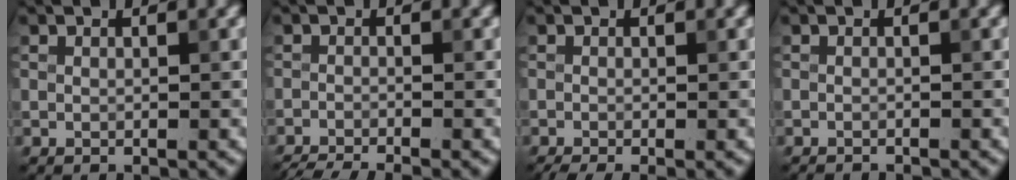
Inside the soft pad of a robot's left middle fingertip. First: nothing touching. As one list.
[{"total": 5.4, "force": [-4.9, 0.9, 2.2], "torque": [-0.030, -0.025, -0.078]}, {"total": 2.3, "force": [-1.5, 0.4, 1.6], "torque": [-0.025, -0.009, -0.031]}, {"total": 1.7, "force": [-1.6, 0.2, 0.4], "torque": [0.004, -0.009, -0.026]}]